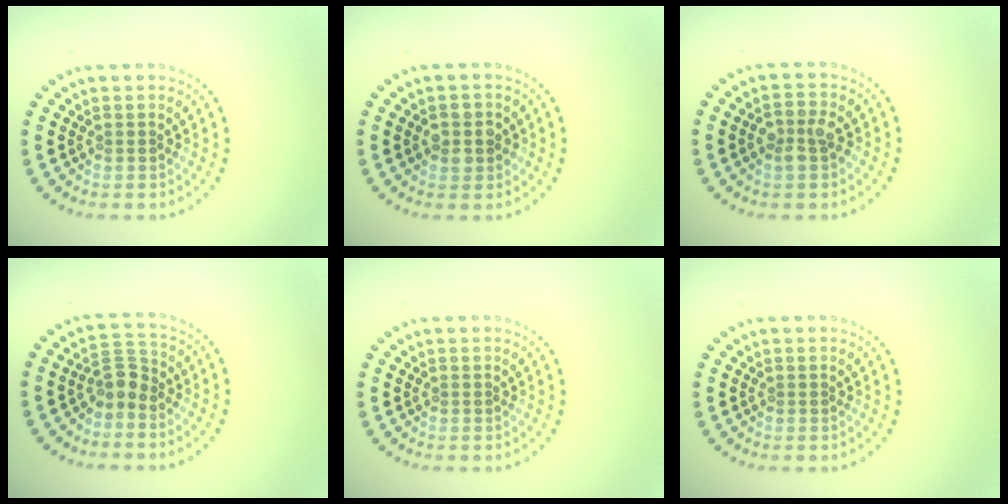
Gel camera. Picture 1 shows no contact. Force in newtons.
{"total": 2.2, "press": 2.2, "slide": 0.5}
{"total": 2.5, "press": 2.5, "slide": 0.4}
{"total": 2.3, "press": 1.8, "slide": 1.4}
{"total": 0.0}
{"total": 0.0}